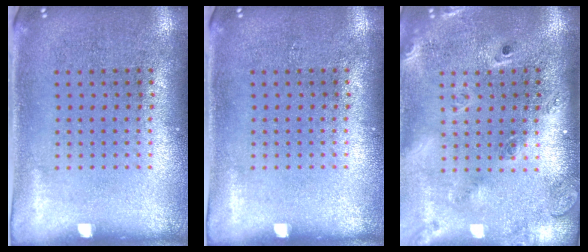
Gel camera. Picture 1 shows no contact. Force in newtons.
{"total": 0.0}
{"total": 2.5, "press": 1.8, "slide": 1.7}